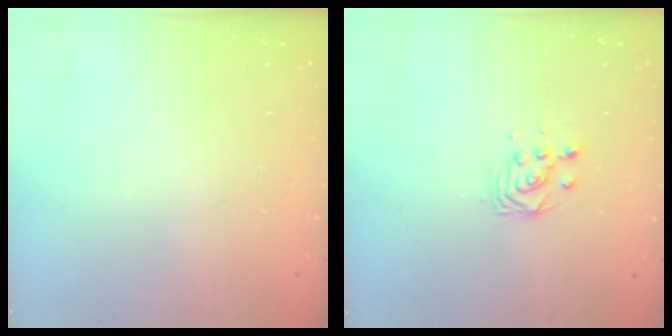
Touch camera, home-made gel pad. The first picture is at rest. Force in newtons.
{"total": 3.0, "press": 3.0, "slide": 0.2}